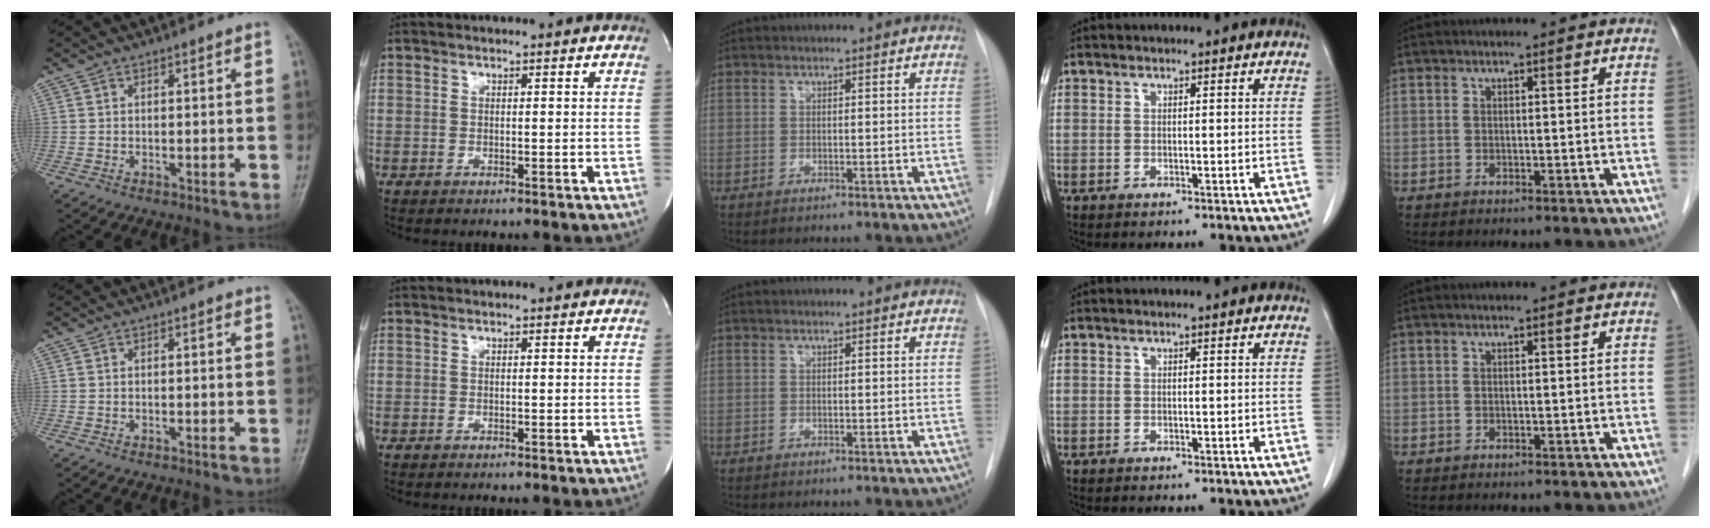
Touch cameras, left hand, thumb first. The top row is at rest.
{}